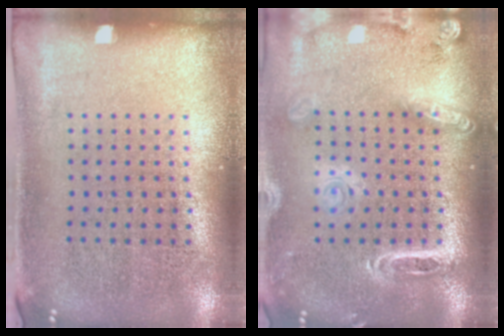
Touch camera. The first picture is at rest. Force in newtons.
{"total": 1.9, "press": 1.8, "slide": 0.7}